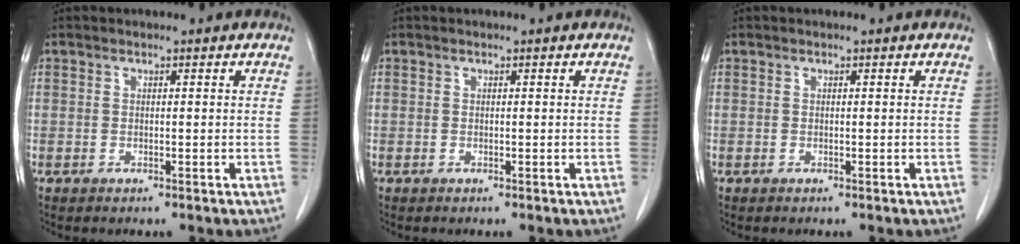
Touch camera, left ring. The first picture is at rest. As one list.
[{"total": 0.0}, {"total": 0.0}]